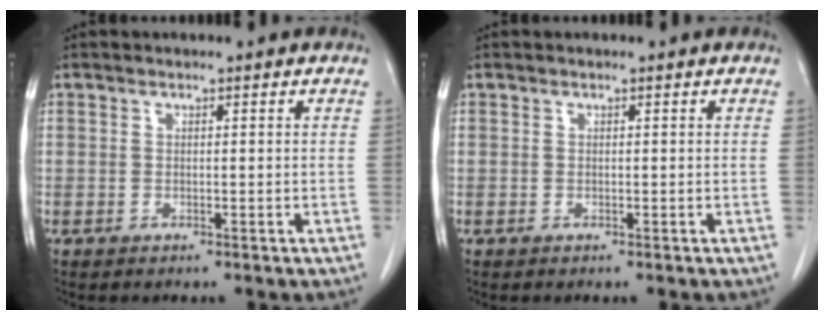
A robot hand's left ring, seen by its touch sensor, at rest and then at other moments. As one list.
[{"total": 0.0}]